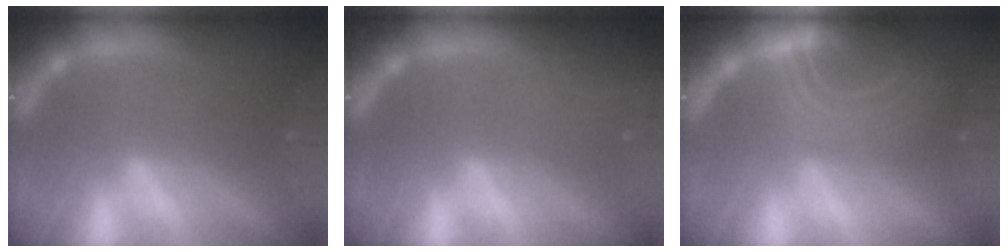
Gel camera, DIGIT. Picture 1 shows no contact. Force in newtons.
{"total": 6.1}
{"total": 9.5}